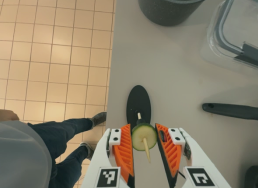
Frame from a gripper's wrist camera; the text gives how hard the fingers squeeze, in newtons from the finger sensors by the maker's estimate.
{"total": 7.6, "left": 7.7, "right": 7.4}